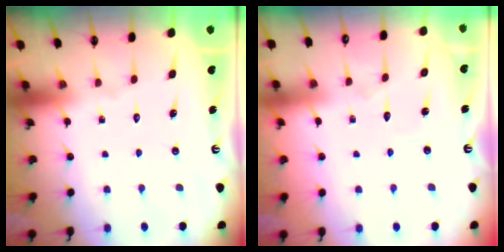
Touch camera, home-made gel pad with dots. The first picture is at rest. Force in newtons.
{"total": 2.8, "press": 2.8, "slide": 0.0}